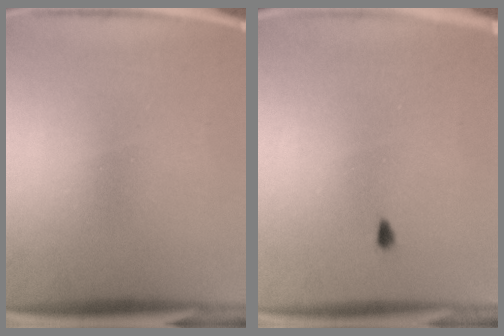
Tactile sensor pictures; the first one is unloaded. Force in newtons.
{"total": 0.6}